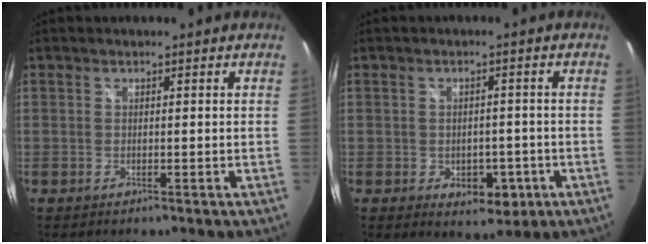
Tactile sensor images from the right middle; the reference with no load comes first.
{"total": 5.5, "force": [-2.0, 3.9, 3.3], "torque": [-0.048, 0.001, -0.016]}